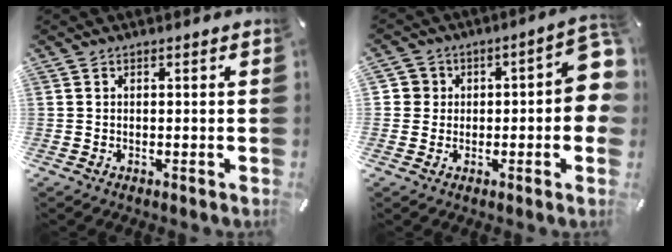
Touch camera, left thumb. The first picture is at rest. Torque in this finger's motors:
{"motor_torque": [-0.30, 1.04, 0.13, 0.09, 0.03]}